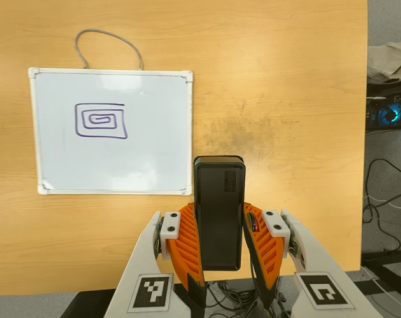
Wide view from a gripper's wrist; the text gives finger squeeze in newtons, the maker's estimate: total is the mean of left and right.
{"total": 5.8, "left": 4.2, "right": 7.4}